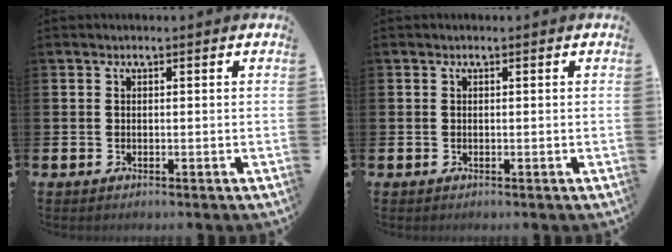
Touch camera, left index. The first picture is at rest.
{"total": 0.0}